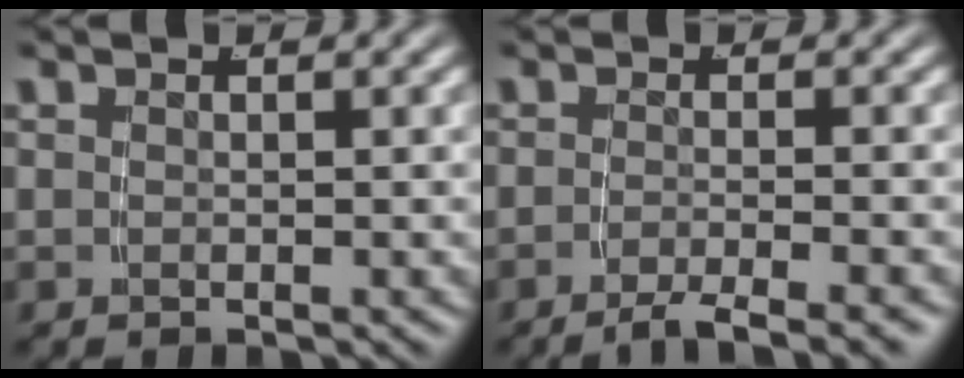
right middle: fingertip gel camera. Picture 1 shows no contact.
{"total": 4.3, "force": [-3.6, 0.4, 2.2], "torque": [-0.032, -0.001, -0.060]}